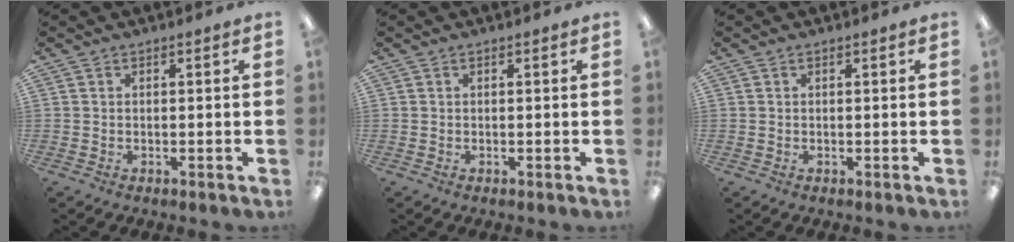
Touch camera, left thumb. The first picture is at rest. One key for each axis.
{"total": 0.0}
{"total": 0.0}